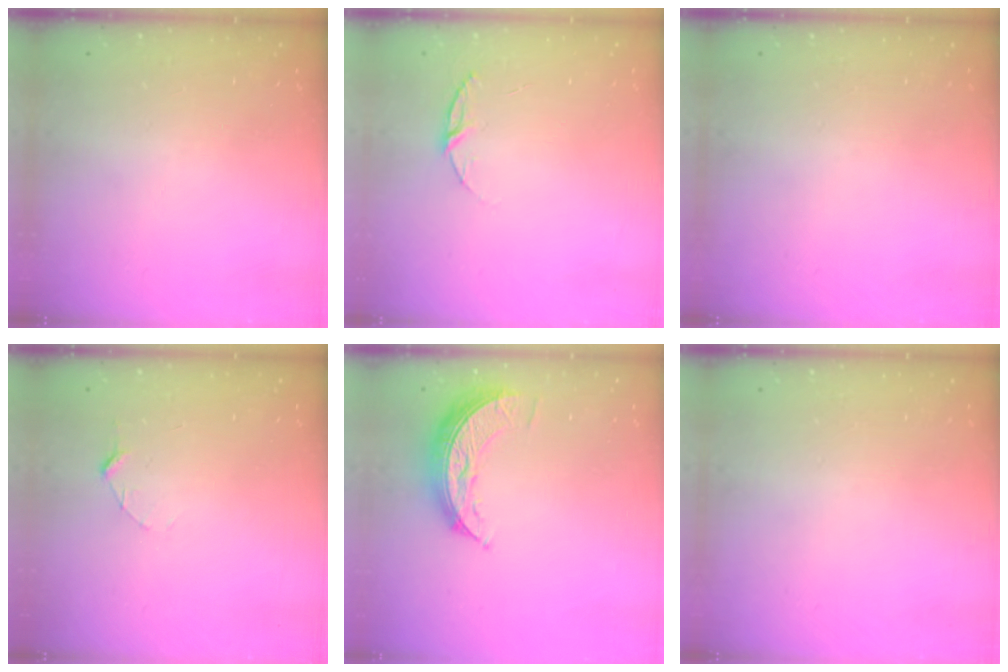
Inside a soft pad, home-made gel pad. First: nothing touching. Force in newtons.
{"total": 5.9, "press": 5.8, "slide": 0.6}
{"total": 0.0}
{"total": 2.9, "press": 2.9, "slide": 0.3}
{"total": 8.4, "press": 8.4, "slide": 0.2}
{"total": 0.0}